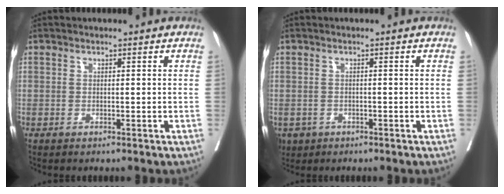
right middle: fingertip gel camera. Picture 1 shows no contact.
{"total": 3.6, "force": [-2.1, 2.8, 0.8], "torque": [-0.014, 0.000, -0.032]}